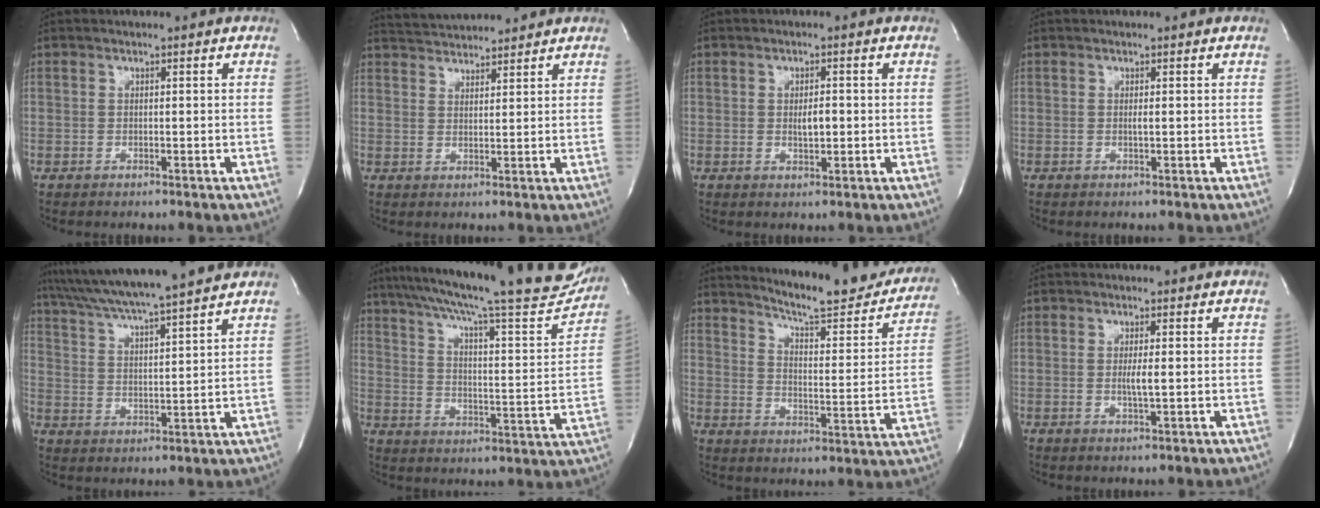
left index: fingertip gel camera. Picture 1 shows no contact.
{"total": 6.7, "force": [6.6, 0.5, 1.2], "torque": [-0.030, 0.027, 0.108]}
{"total": 2.5, "force": [0.0, 0.9, 2.3], "torque": [-0.040, 0.000, 0.002]}
{"total": 0.6, "force": [0.1, -0.1, 0.6], "torque": [-0.014, -0.002, 0.001]}
{"total": 16.4, "force": [14.5, -1.0, 7.8], "torque": [-0.140, 0.012, 0.222]}
{"total": 29.6, "force": [25.4, 3.5, 14.8], "torque": [-0.243, -0.037, 0.333]}
{"total": 21.1, "force": [19.3, 2.6, 8.3], "torque": [-0.110, -0.066, 0.242]}
{"total": 2.2, "force": [0.0, 0.0, 2.2], "torque": [-0.046, -0.004, 0.000]}